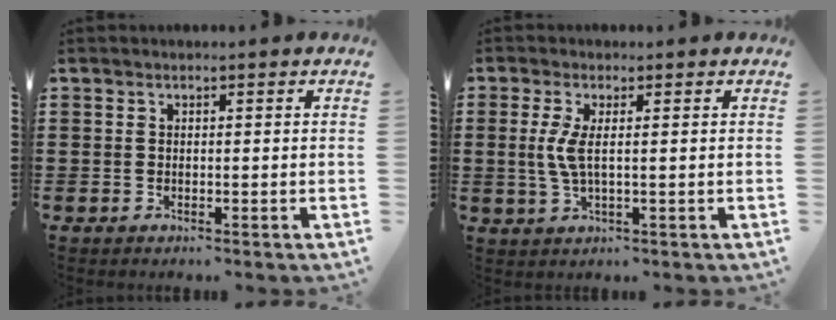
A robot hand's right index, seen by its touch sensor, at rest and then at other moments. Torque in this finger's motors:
{"motor_torque": [0.51, -0.21, 0.43, 0.12]}